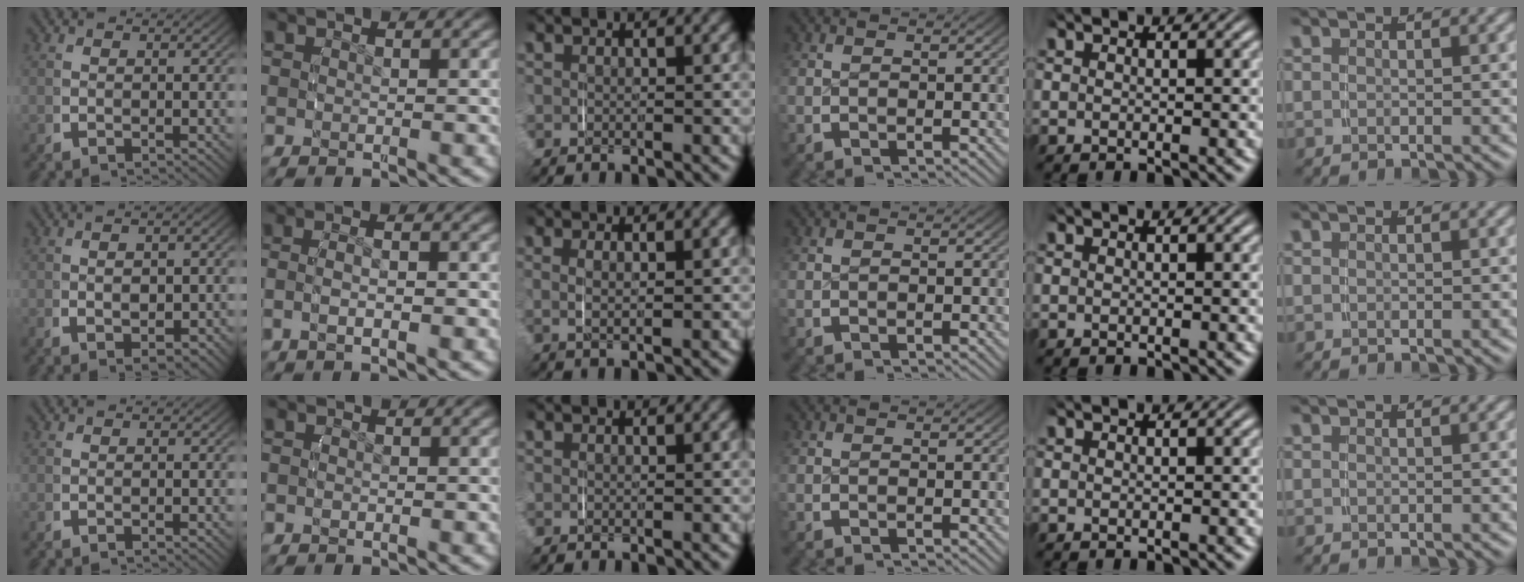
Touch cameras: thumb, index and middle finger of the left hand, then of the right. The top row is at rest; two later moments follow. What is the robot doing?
{"motion": "lift_and_place", "object": "scarf"}